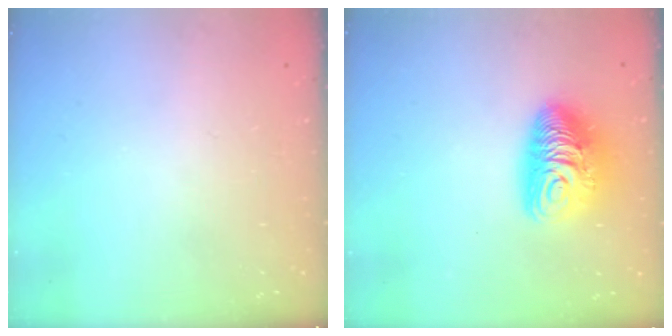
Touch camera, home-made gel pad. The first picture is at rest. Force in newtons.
{"total": 10.9, "press": 10.8, "slide": 1.2}